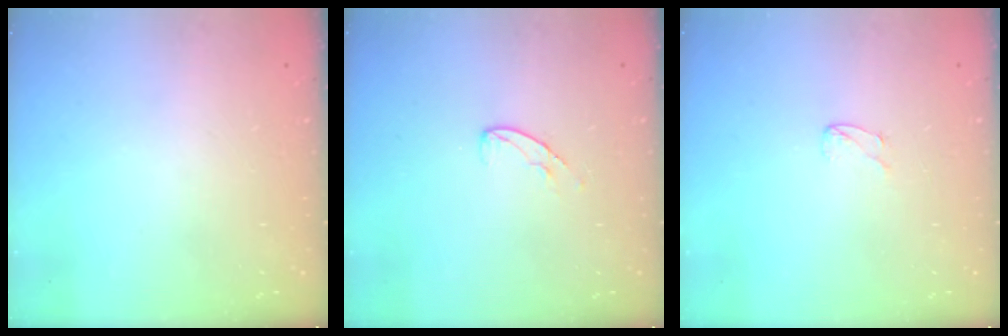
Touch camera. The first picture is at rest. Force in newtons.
{"total": 5.8, "press": 5.8, "slide": 0.4}
{"total": 3.0, "press": 3.0, "slide": 0.3}